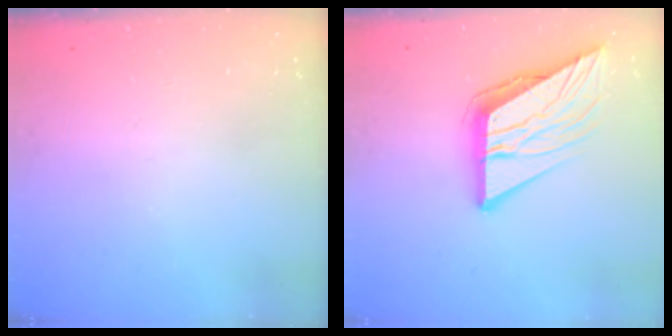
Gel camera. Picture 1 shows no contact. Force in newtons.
{"total": 13.7, "press": 13.6, "slide": 1.6}